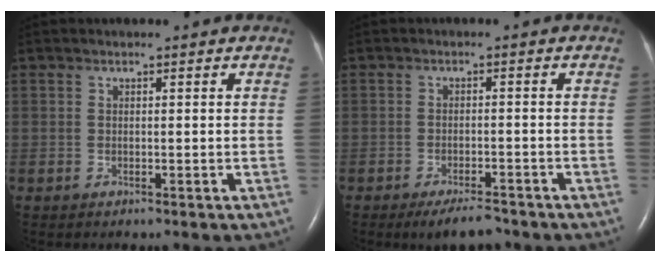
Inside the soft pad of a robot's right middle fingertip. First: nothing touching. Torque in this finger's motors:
{"motor_torque": [0.57, -0.54, 0.05, 0.03]}